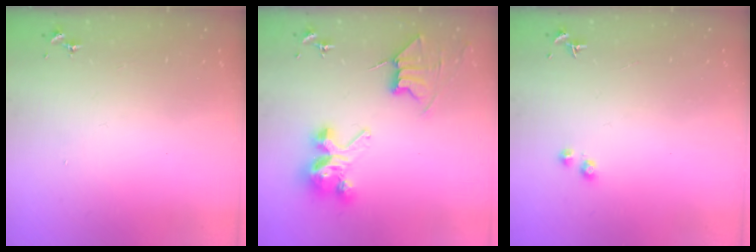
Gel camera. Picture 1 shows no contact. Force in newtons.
{"total": 9.4, "press": 9.4, "slide": 0.7}
{"total": 2.4, "press": 2.3, "slide": 0.9}